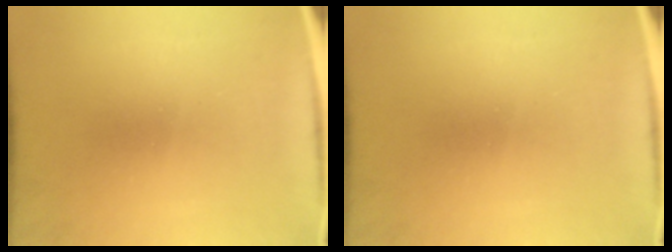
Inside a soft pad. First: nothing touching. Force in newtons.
{"total": 0.0}